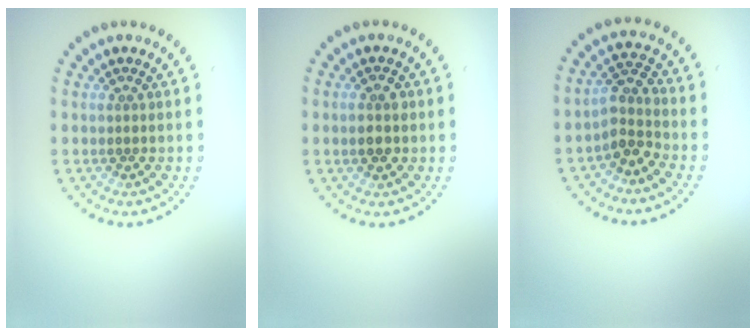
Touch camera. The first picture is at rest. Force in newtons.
{"total": 2.4, "press": 2.4, "slide": 0.2}
{"total": 2.7, "press": 2.2, "slide": 1.6}